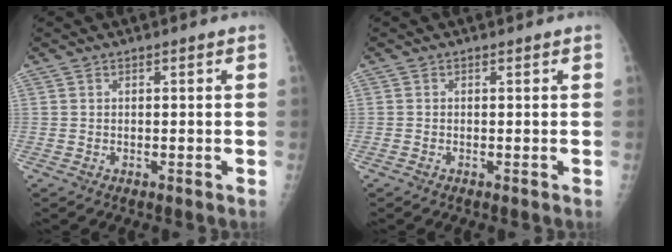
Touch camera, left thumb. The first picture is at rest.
{"total": 0.0}